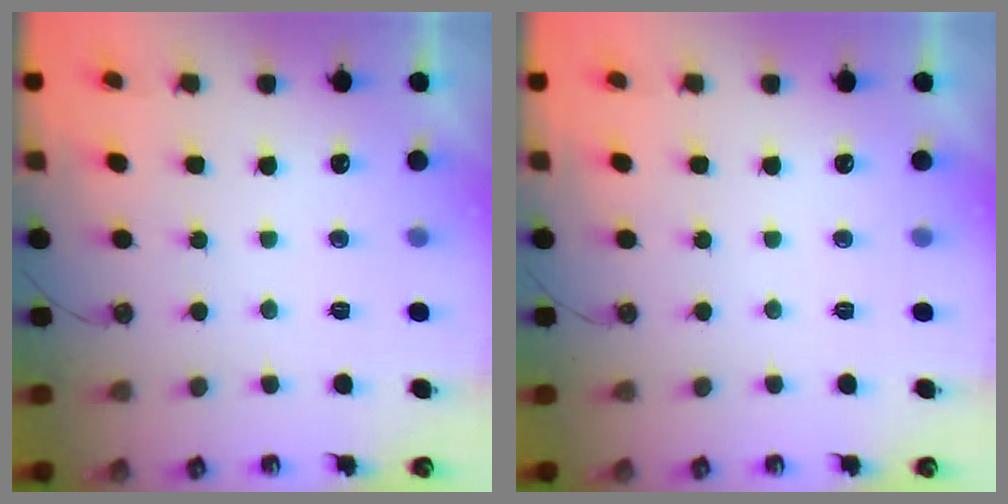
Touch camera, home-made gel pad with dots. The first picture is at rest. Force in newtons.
{"total": 0.0}